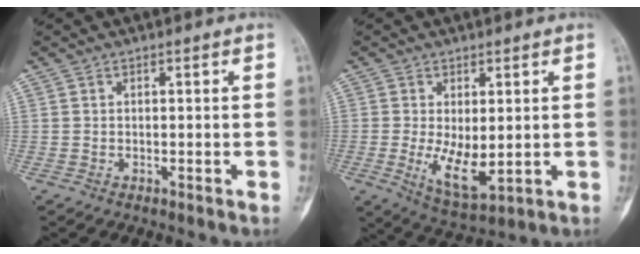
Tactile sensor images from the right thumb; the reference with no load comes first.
{"total": 8.2, "force": [-0.5, 3.9, 7.2], "torque": [-0.115, -0.021, 0.005]}